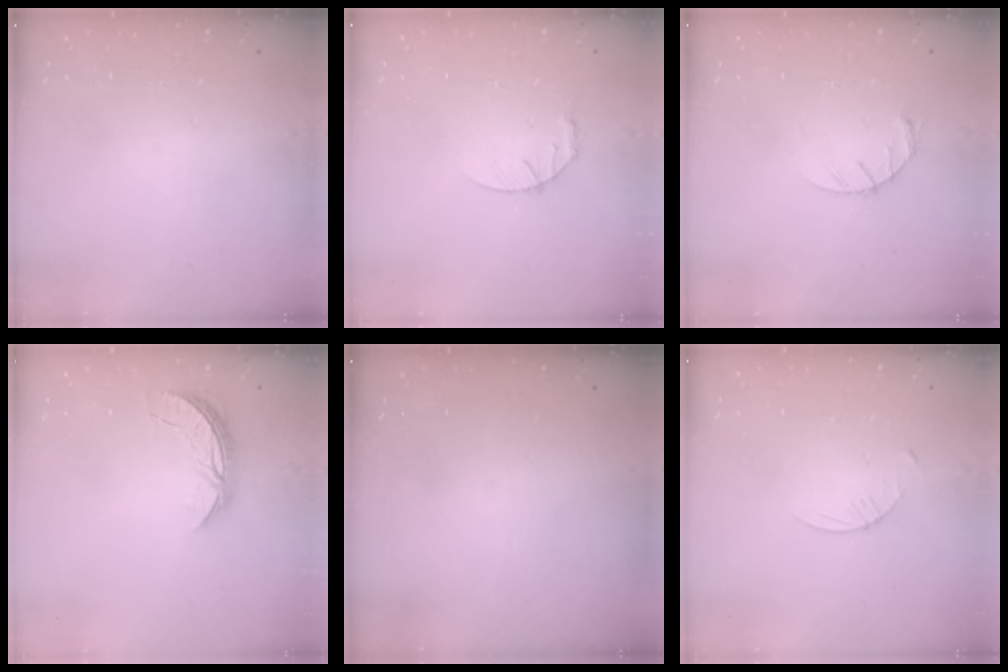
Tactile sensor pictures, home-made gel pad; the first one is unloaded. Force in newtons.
{"total": 3.6, "press": 3.6, "slide": 0.5}
{"total": 3.0, "press": 3.0, "slide": 0.5}
{"total": 6.2, "press": 6.2, "slide": 0.5}
{"total": 0.0}
{"total": 3.8, "press": 3.8, "slide": 0.5}